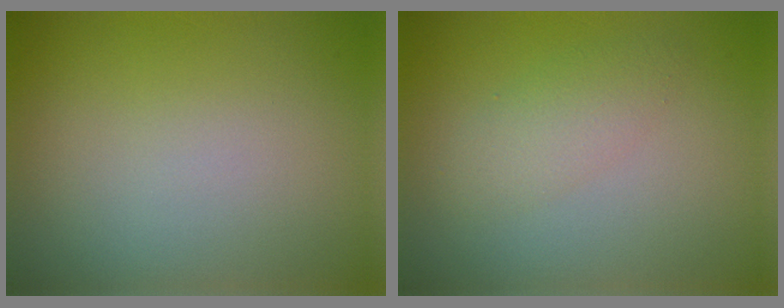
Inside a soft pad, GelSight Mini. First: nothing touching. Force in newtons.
{"total": 2.2, "press": 2.2, "slide": 0.1}